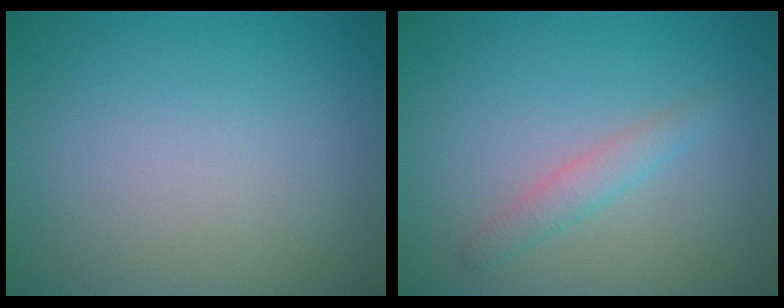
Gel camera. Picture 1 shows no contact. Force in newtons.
{"total": 1.6, "press": 1.6, "slide": 0.0}